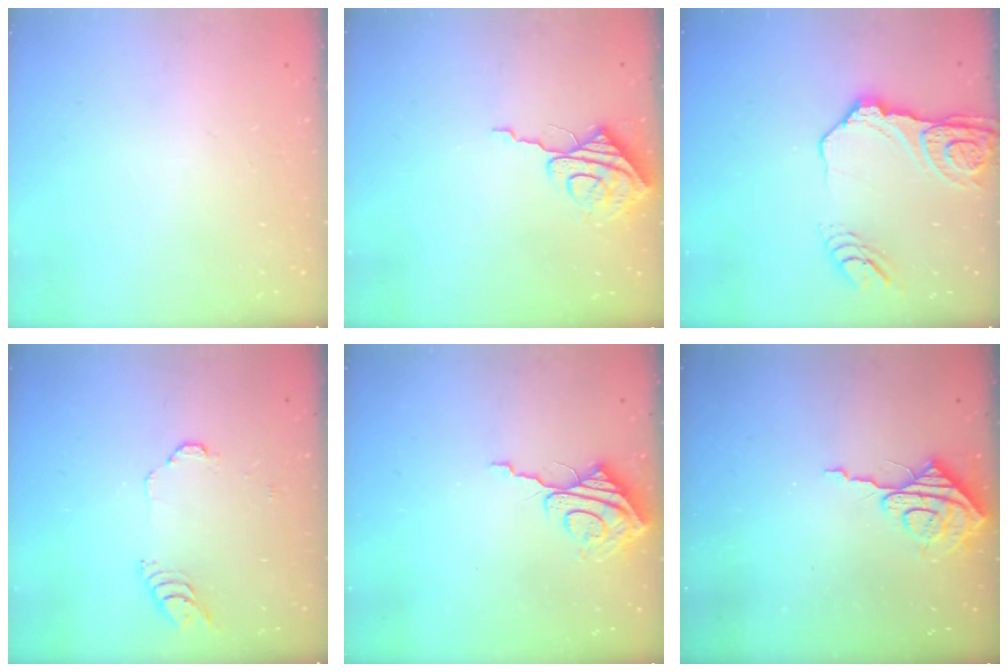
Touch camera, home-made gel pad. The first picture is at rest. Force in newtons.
{"total": 8.3, "press": 8.3, "slide": 0.3}
{"total": 15.8, "press": 15.7, "slide": 1.9}
{"total": 3.9, "press": 3.9, "slide": 0.4}
{"total": 9.3, "press": 9.3, "slide": 0.9}
{"total": 8.8, "press": 8.7, "slide": 0.8}